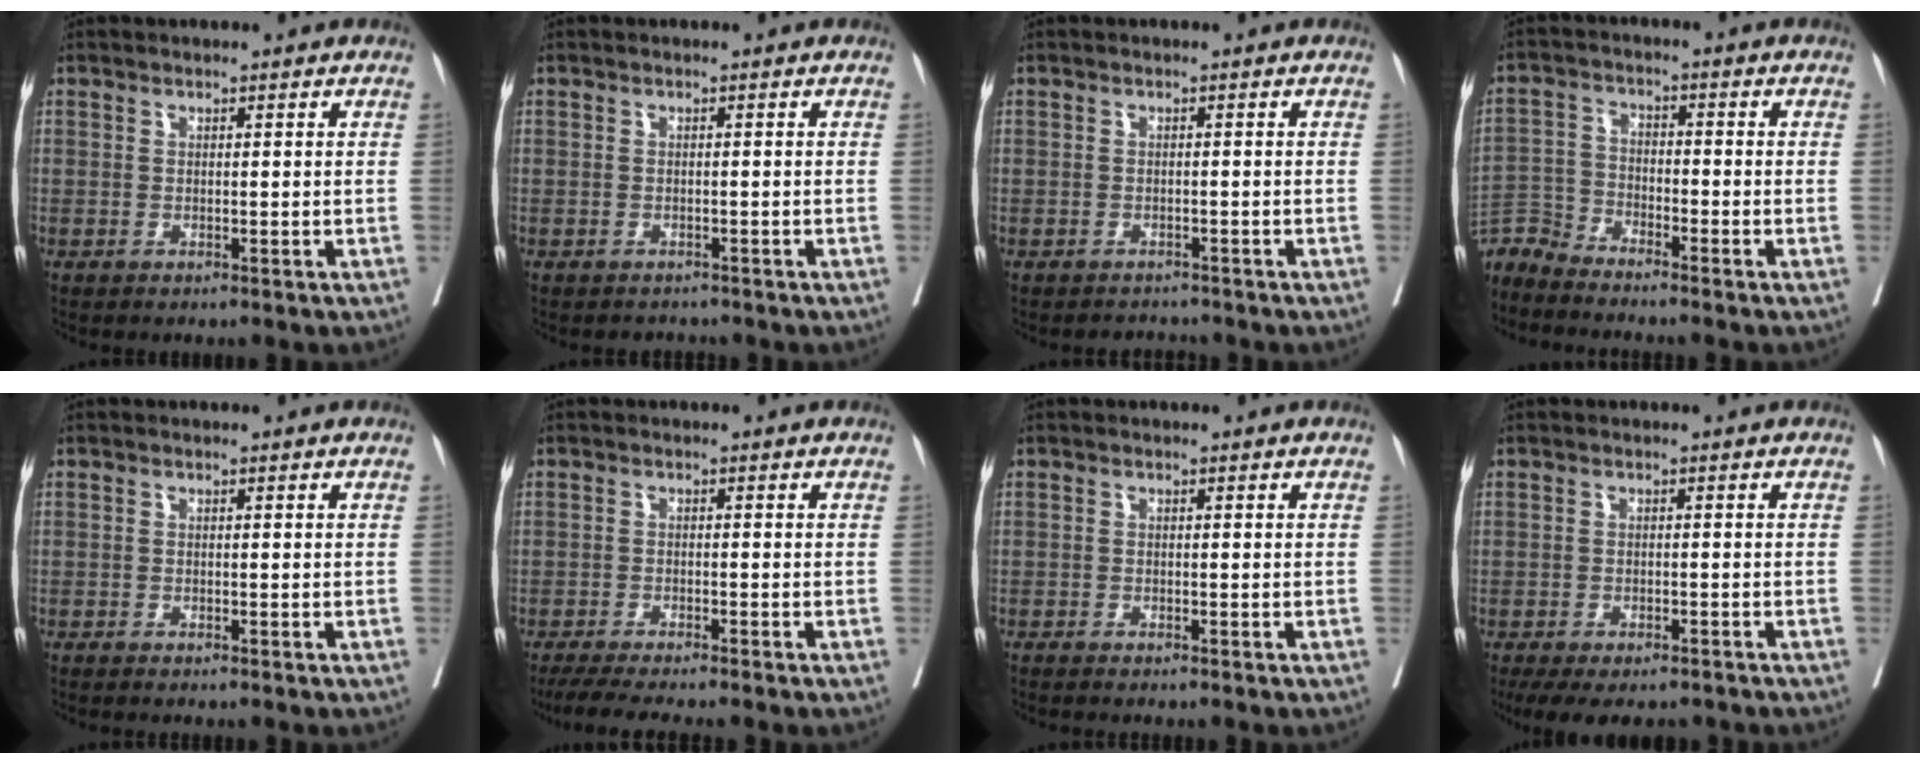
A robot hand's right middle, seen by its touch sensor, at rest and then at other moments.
{"total": 1.2, "force": [-1.1, 0.3, -0.3], "torque": [0.000, -0.003, -0.020]}
{"total": 1.6, "force": [-1.5, 0.3, -0.5], "torque": [0.007, -0.005, -0.023]}
{"total": 6.1, "force": [-6.1, -0.5, -0.3], "torque": [0.003, 0.002, -0.124]}
{"total": 1.7, "force": [-1.5, -0.2, 0.8], "torque": [-0.011, -0.001, -0.022]}
{"total": 7.2, "force": [-6.2, -0.5, 3.7], "torque": [-0.047, -0.017, -0.100]}
{"total": 2.6, "force": [-2.3, -0.3, 1.2], "torque": [-0.016, -0.001, -0.033]}
{"total": 10.7, "force": [-8.9, 3.5, 4.7], "torque": [-0.083, -0.007, -0.119]}